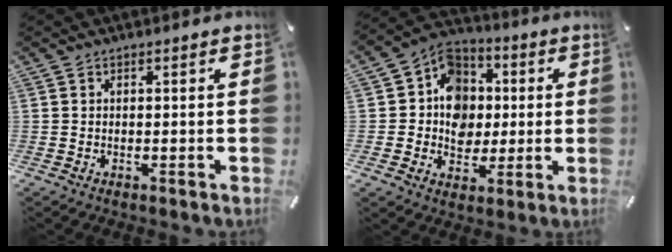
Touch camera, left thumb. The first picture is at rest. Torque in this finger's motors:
{"motor_torque": [0.19, 0.21, 0.07, -0.09, 0.01]}